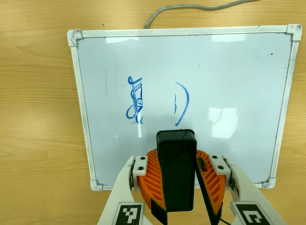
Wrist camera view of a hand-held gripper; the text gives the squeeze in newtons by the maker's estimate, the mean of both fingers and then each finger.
{"total": 10.3, "left": 10.4, "right": 10.3}